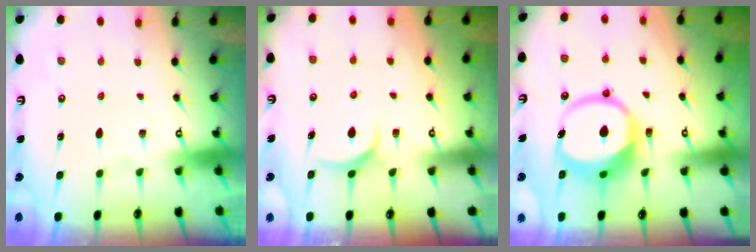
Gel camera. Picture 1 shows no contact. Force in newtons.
{"total": 5.5, "press": 5.5, "slide": 0.1}
{"total": 11.2, "press": 11.1, "slide": 1.5}